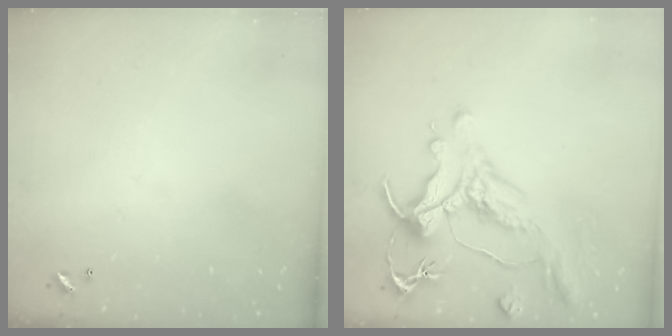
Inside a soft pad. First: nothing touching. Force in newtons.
{"total": 2.2, "press": 1.7, "slide": 1.4}